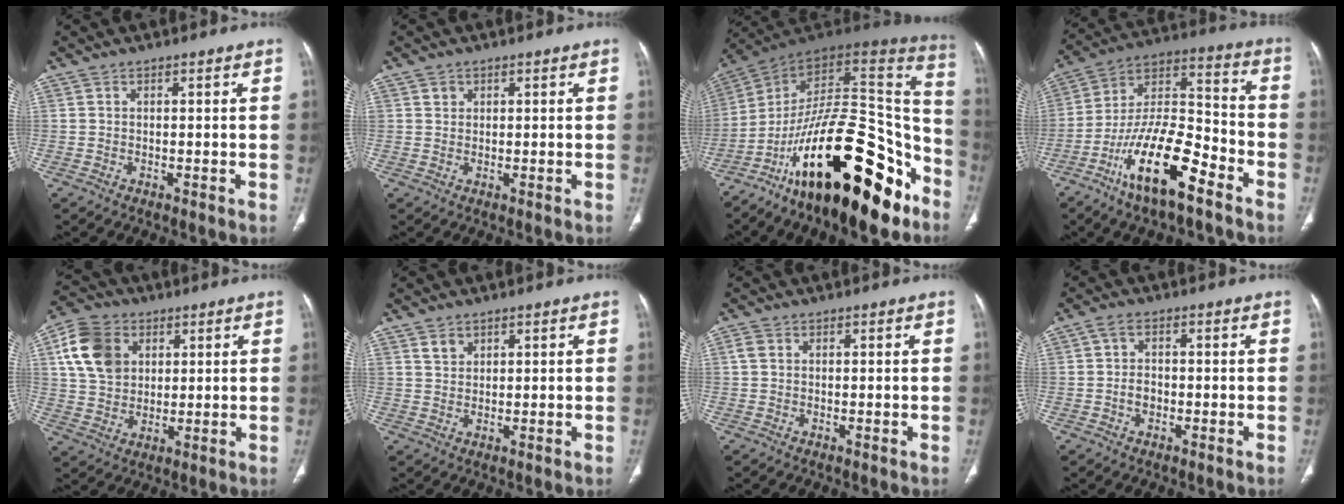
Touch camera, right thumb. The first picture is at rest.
{"total": 1.3, "force": [0.7, 1.1, 0.3], "torque": [0.007, -0.002, 0.010]}
{"total": 30.6, "force": [-17.6, 12.0, 22.0], "torque": [-0.249, 0.105, -0.278]}
{"total": 18.5, "force": [-10.5, 6.1, 13.9], "torque": [-0.250, 0.070, -0.190]}
{"total": 12.0, "force": [4.0, 9.2, 6.4], "torque": [-0.101, -0.001, 0.074]}
{"total": 2.5, "force": [1.7, 1.6, 0.9], "torque": [-0.007, -0.008, 0.035]}
{"total": 1.5, "force": [0.3, 1.1, 0.9], "torque": [-0.019, 0.005, 0.008]}
{"total": 3.2, "force": [-0.7, 2.2, 2.1], "torque": [-0.036, 0.013, -0.017]}